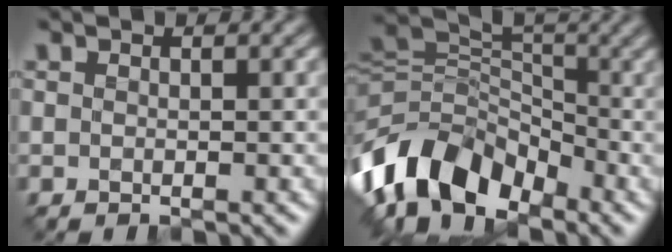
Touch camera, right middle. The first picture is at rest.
{"total": 8.9, "force": [-5.1, 5.5, 4.7], "torque": [-0.085, 0.000, -0.110]}